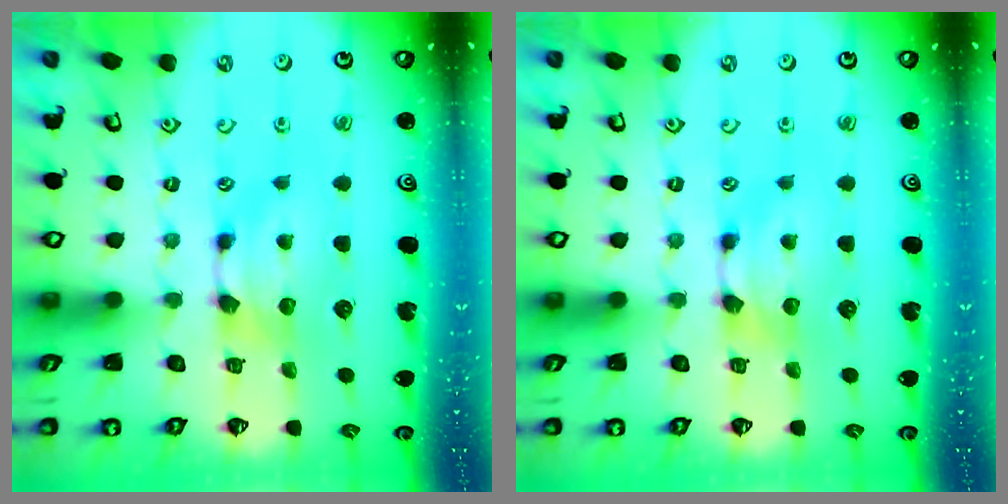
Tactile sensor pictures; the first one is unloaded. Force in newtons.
{"total": 0.0}